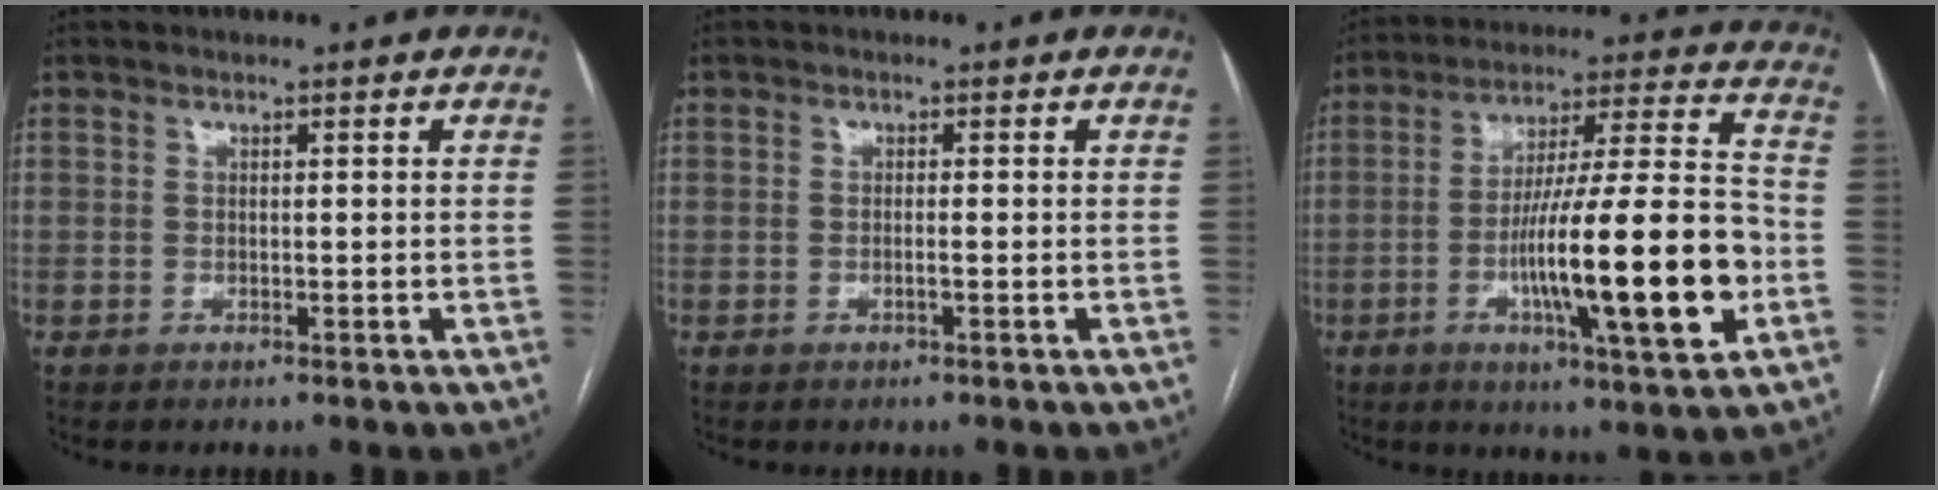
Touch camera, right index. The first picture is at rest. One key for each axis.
{"total": 0.6, "fx": -0.2, "fy": -0.1, "fz": 0.5, "tx": -0.012, "ty": 0.001, "tz": -0.002}
{"total": 20.5, "fx": -5.5, "fy": 1.3, "fz": 19.7, "tx": -0.318, "ty": -0.003, "tz": -0.081}